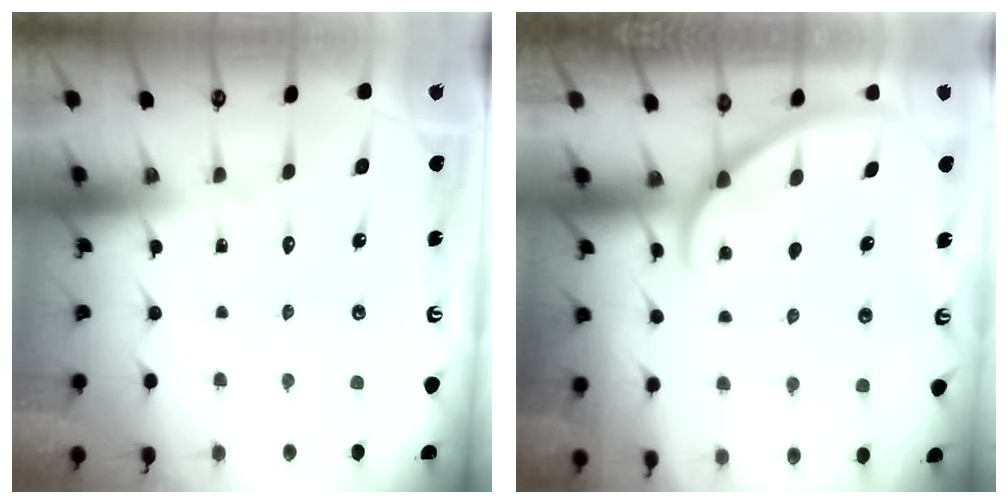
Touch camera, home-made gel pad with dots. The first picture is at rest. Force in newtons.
{"total": 1.7, "press": 1.7, "slide": 0.2}